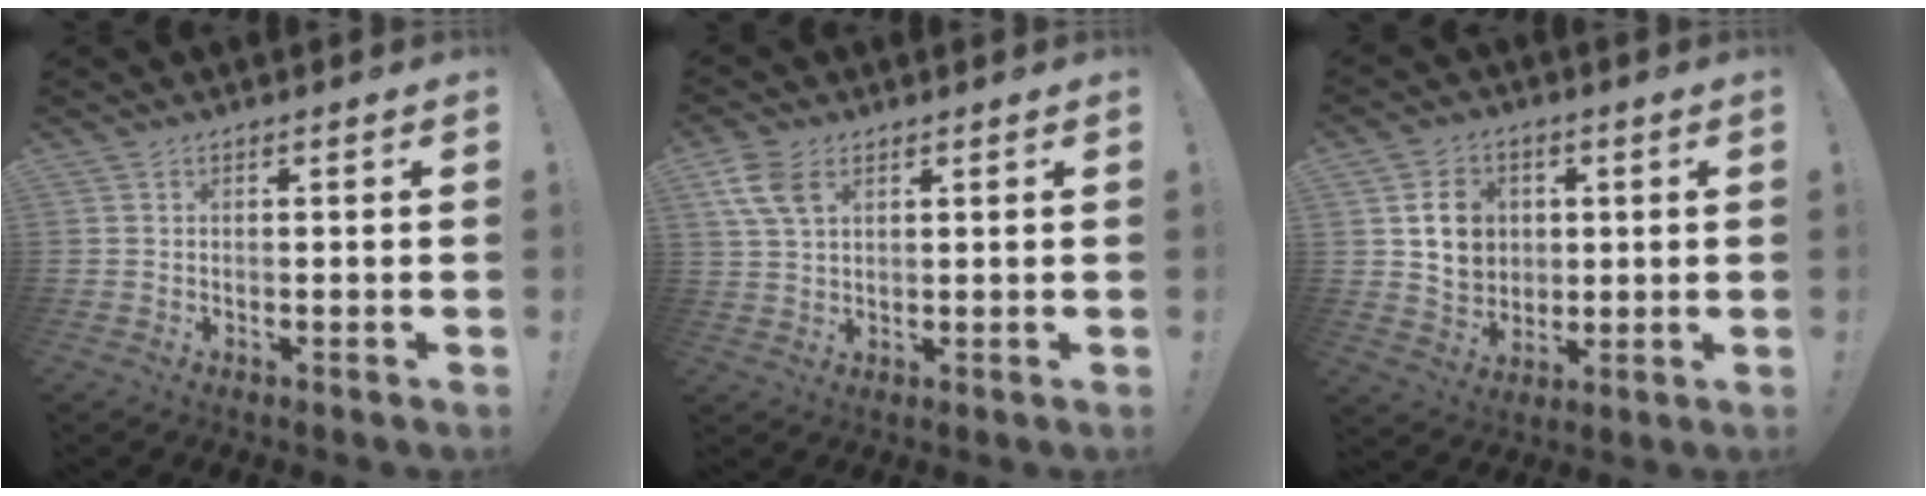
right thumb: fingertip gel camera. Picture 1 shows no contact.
{"total": 8.3, "force": [3.8, 5.3, 5.2], "torque": [-0.111, -0.005, 0.075]}
{"total": 11.1, "force": [3.2, 9.6, 4.6], "torque": [-0.054, -0.007, 0.067]}